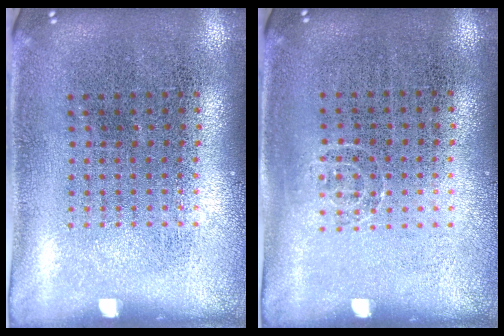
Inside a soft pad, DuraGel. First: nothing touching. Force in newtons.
{"total": 0.7, "press": 0.5, "slide": 0.5}